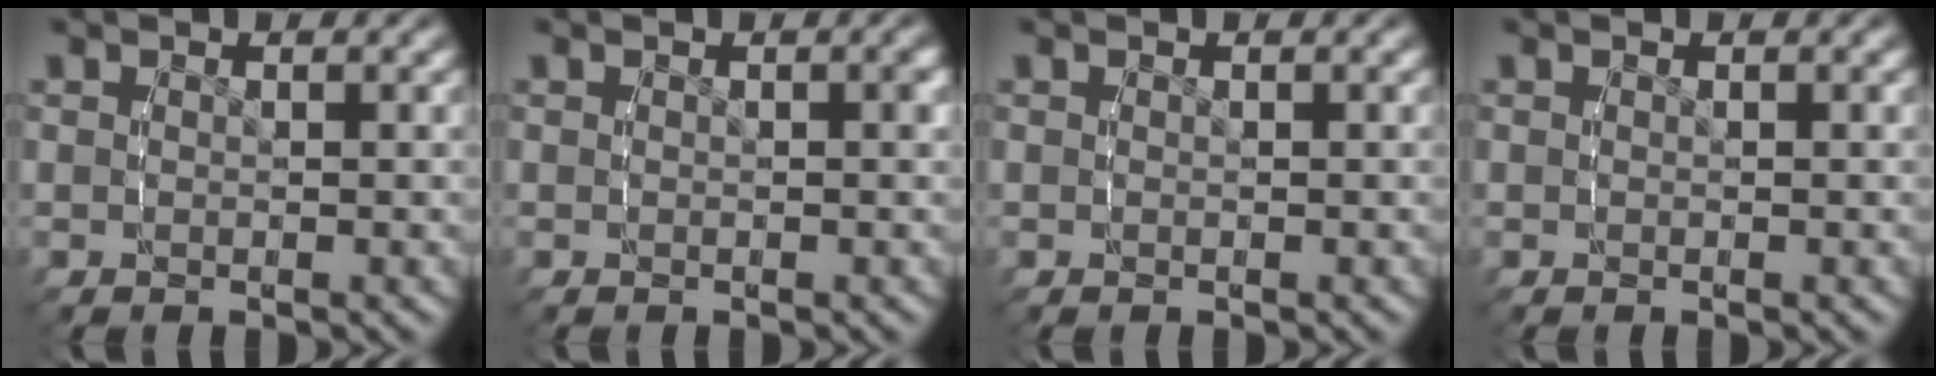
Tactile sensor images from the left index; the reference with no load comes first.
{"total": 0.6, "force": [0.0, 0.2, 0.6], "torque": [-0.006, -0.001, -0.002]}
{"total": 0.0}
{"total": 0.0}